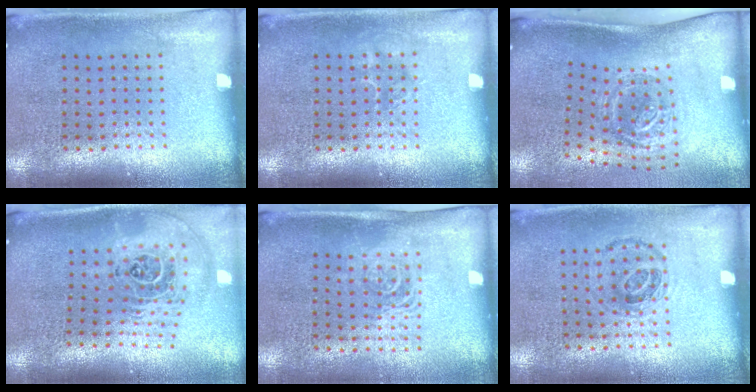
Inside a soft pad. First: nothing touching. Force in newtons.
{"total": 1.0, "press": 0.9, "slide": 0.2}
{"total": 1.9, "press": 1.2, "slide": 1.5}
{"total": 2.6, "press": 1.9, "slide": 1.8}
{"total": 1.6, "press": 1.3, "slide": 0.9}
{"total": 0.9, "press": 0.7, "slide": 0.5}